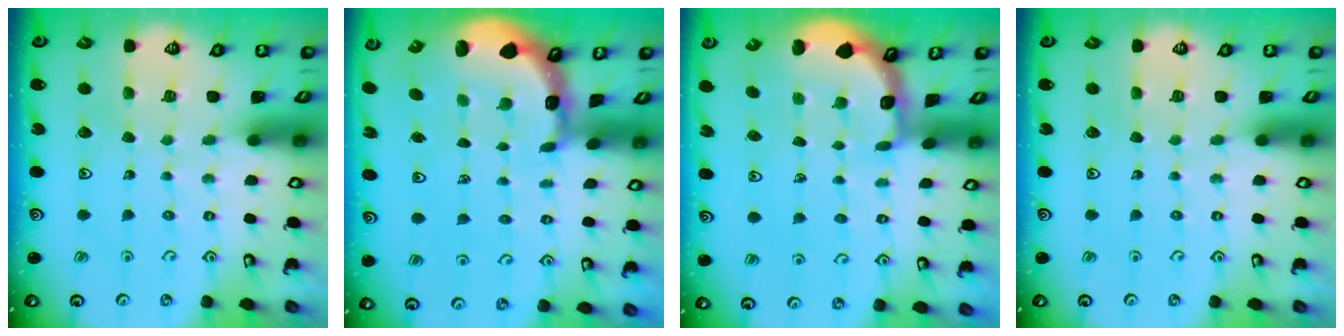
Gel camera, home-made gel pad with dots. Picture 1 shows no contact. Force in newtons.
{"total": 2.2, "press": 2.0, "slide": 0.9}
{"total": 1.9, "press": 1.9, "slide": 0.2}
{"total": 0.0}